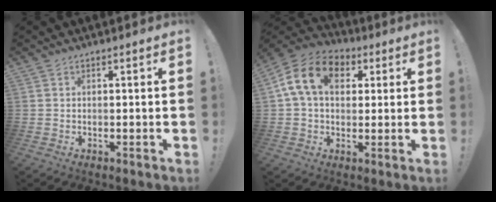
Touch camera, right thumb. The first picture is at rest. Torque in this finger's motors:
{"motor_torque": [1.46, 2.03, 0.72, -0.41, 0.11]}